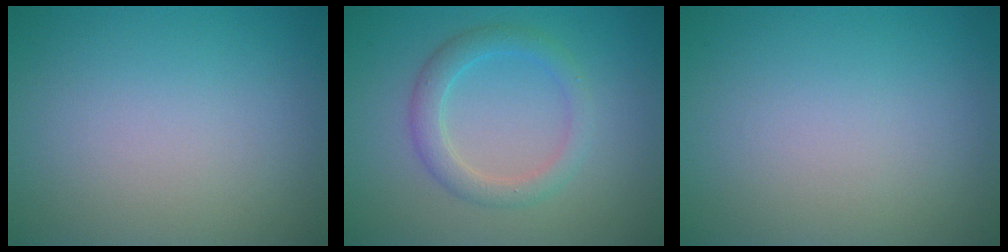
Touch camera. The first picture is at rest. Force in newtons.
{"total": 2.8, "press": 2.8, "slide": 0.1}
{"total": 0.0}